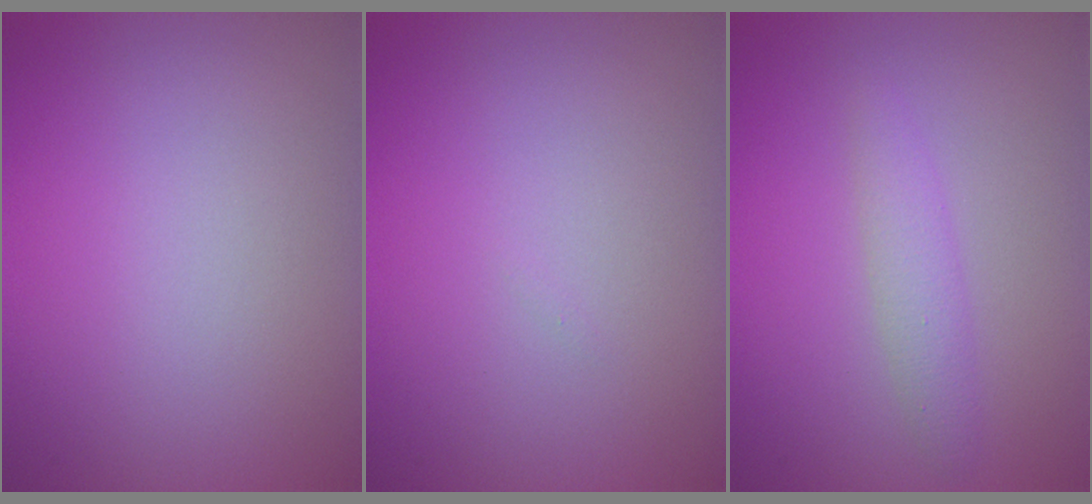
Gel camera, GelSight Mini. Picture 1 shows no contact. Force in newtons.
{"total": 0.0}
{"total": 1.9, "press": 1.9, "slide": 0.1}